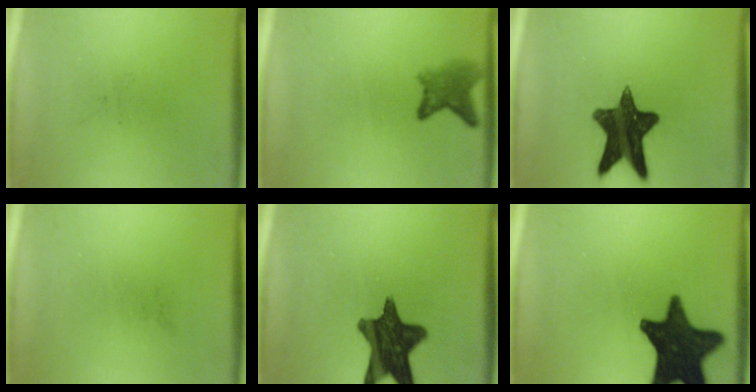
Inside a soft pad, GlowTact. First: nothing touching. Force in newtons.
{"total": 3.7}
{"total": 14.2}
{"total": 0.0}
{"total": 13.7}
{"total": 16.8}